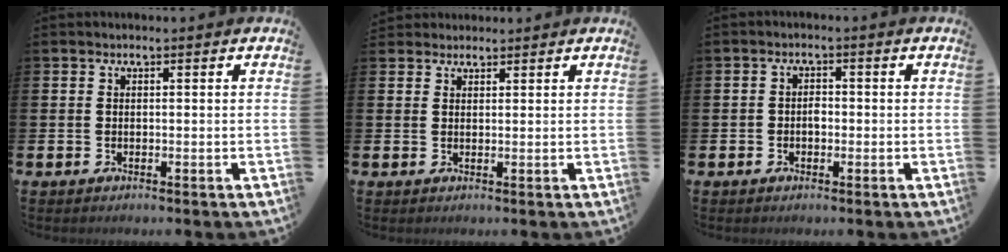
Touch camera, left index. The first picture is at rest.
{"total": 2.0, "force": [1.8, 0.8, -0.1], "torque": [0.011, -0.004, 0.032]}
{"total": 1.5, "force": [-0.4, 1.2, 0.8], "torque": [-0.013, 0.004, -0.011]}